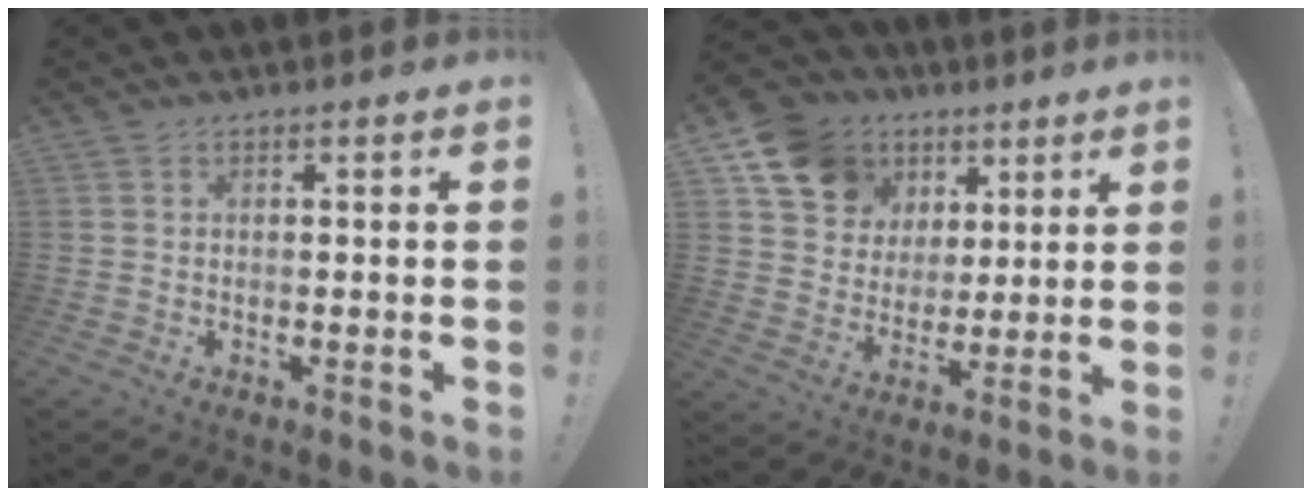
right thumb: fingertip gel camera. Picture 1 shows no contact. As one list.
[{"total": 14.1, "force": [7.5, 11.1, 4.4], "torque": [-0.070, -0.038, 0.155]}]